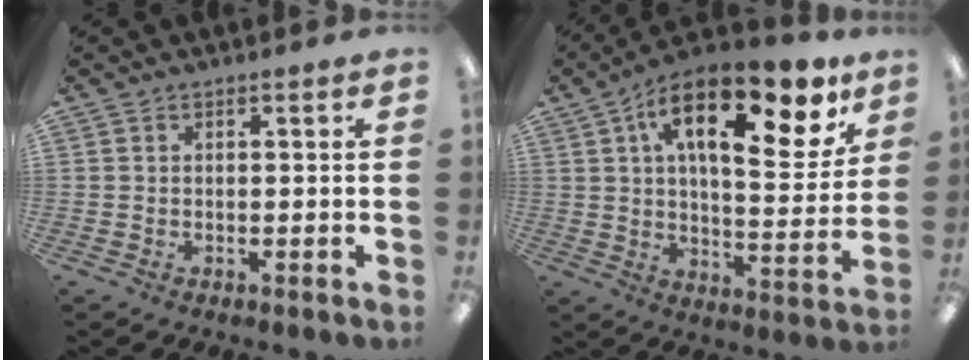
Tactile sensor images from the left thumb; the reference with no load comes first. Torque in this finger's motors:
{"motor_torque": [2.39, 2.39, 1.42, -1.35, 0.37]}